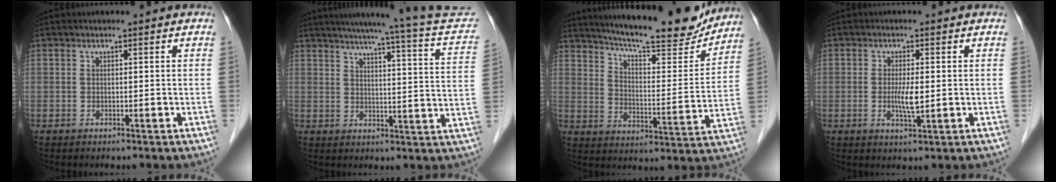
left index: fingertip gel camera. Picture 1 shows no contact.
{"total": 22.3, "force": [20.7, -0.4, 8.5], "torque": [-0.117, -0.059, 0.241]}
{"total": 21.0, "force": [18.7, 2.9, 9.1], "torque": [-0.144, -0.020, 0.259]}
{"total": 3.4, "force": [-0.2, 0.6, 3.4], "torque": [-0.067, -0.005, -0.002]}